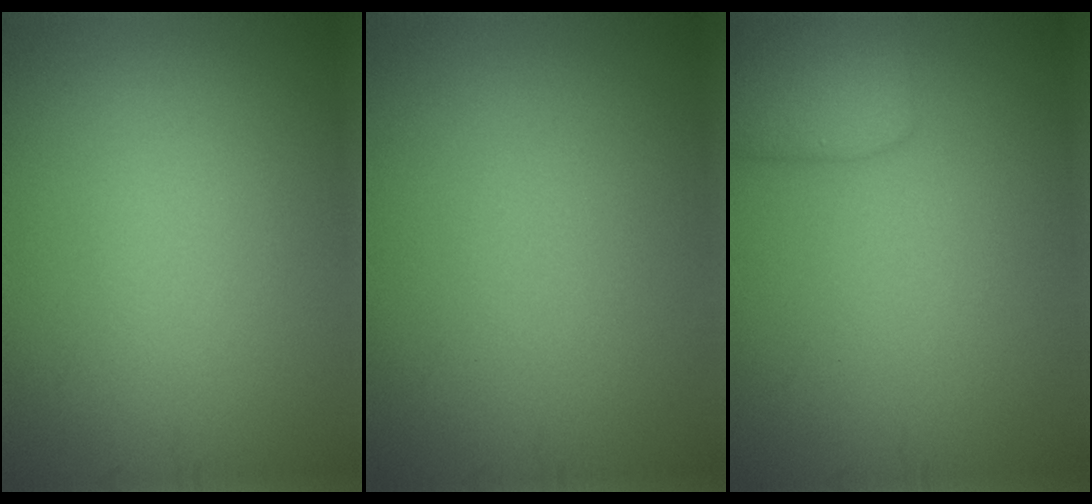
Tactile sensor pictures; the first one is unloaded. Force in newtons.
{"total": 0.0}
{"total": 3.8, "press": 3.8, "slide": 0.2}